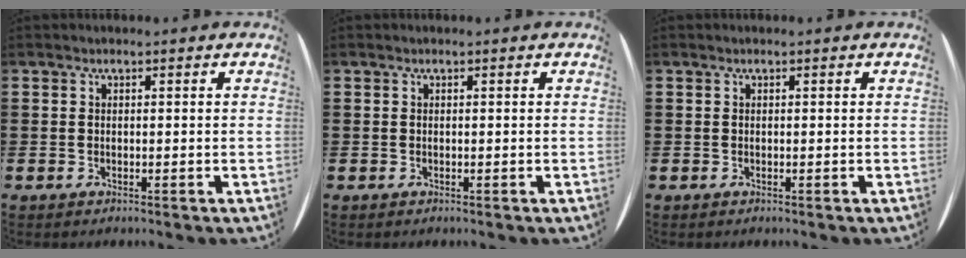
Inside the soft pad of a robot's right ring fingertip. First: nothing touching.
{"total": 0.0}
{"total": 0.0}